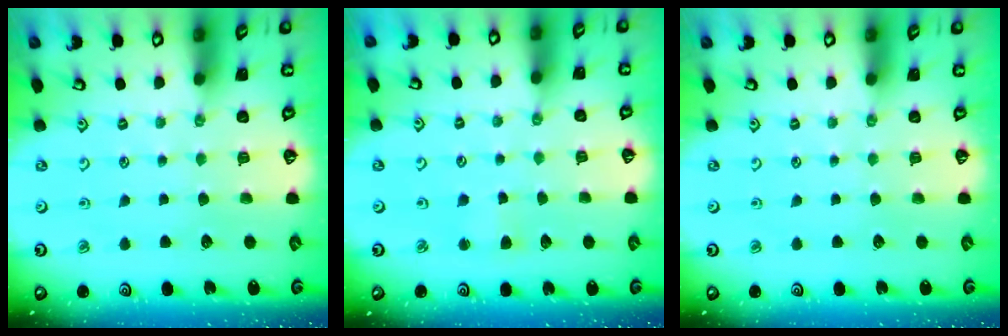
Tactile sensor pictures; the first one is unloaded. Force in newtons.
{"total": 2.9, "press": 2.9, "slide": 0.4}
{"total": 0.0}